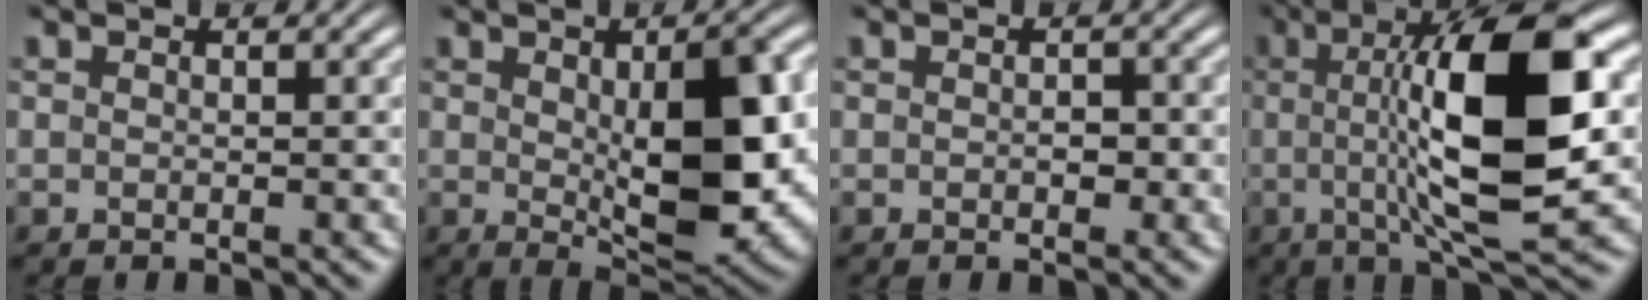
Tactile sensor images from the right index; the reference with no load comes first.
{"total": 8.3, "force": [0.1, 2.6, 7.8], "torque": [-0.121, -0.018, 0.016]}
{"total": 0.9, "force": [-0.4, 0.6, 0.6], "torque": [-0.009, -0.004, -0.005]}
{"total": 14.0, "force": [1.8, 3.6, 13.4], "torque": [-0.216, 0.009, 0.023]}